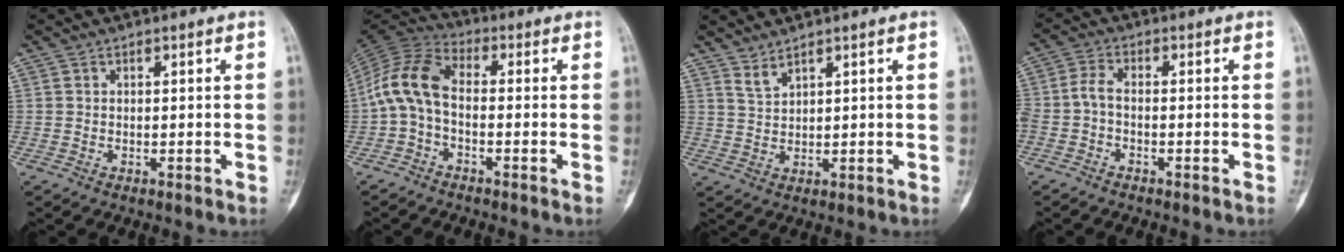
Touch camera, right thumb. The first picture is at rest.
{"total": 8.9, "force": [-1.3, 5.0, 7.3], "torque": [-0.147, 0.028, -0.043]}
{"total": 2.6, "force": [2.3, 0.3, 1.1], "torque": [-0.020, -0.022, 0.052]}
{"total": 3.7, "force": [-1.3, 1.5, 3.1], "torque": [-0.079, 0.012, -0.033]}